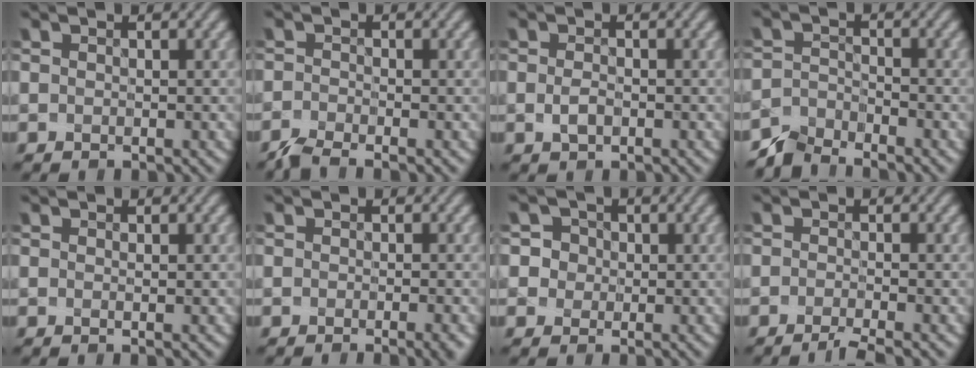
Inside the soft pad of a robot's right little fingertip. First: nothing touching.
{"total": 2.9, "force": [-2.7, 0.3, 1.1], "torque": [-0.028, -0.004, -0.051]}
{"total": 0.9, "force": [-0.6, 0.4, 0.6], "torque": [-0.018, 0.000, -0.004]}
{"total": 3.5, "force": [-3.5, 0.0, -0.3], "torque": [0.005, 0.006, -0.069]}
{"total": 1.1, "force": [0.4, 0.3, 1.0], "torque": [-0.007, 0.003, 0.007]}
{"total": 2.8, "force": [-1.3, 0.9, 2.3], "torque": [-0.025, -0.004, -0.015]}
{"total": 3.3, "force": [-0.6, 3.3, 0.1], "torque": [0.026, 0.020, -0.030]}
{"total": 2.9, "force": [-2.1, 0.1, 2.0], "torque": [-0.035, -0.005, -0.034]}